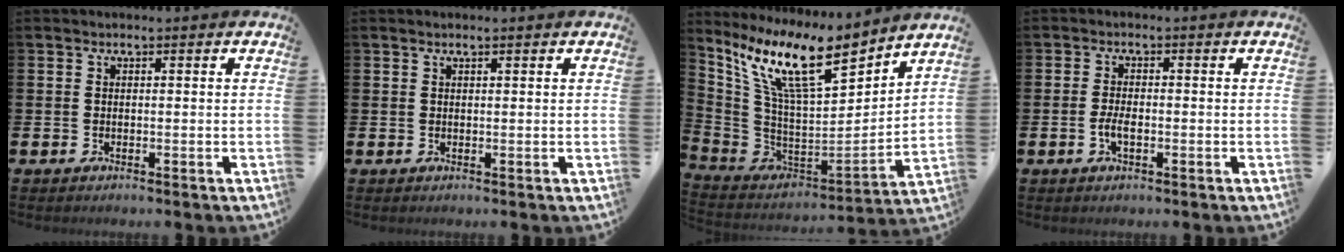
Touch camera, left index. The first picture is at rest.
{"total": 0.7, "force": [0.6, 0.0, 0.4], "torque": [-0.004, 0.000, 0.009]}
{"total": 12.5, "force": [9.3, 2.9, 7.8], "torque": [-0.193, -0.058, 0.163]}
{"total": 2.3, "force": [-0.6, 1.0, 2.0], "torque": [-0.034, 0.000, -0.013]}